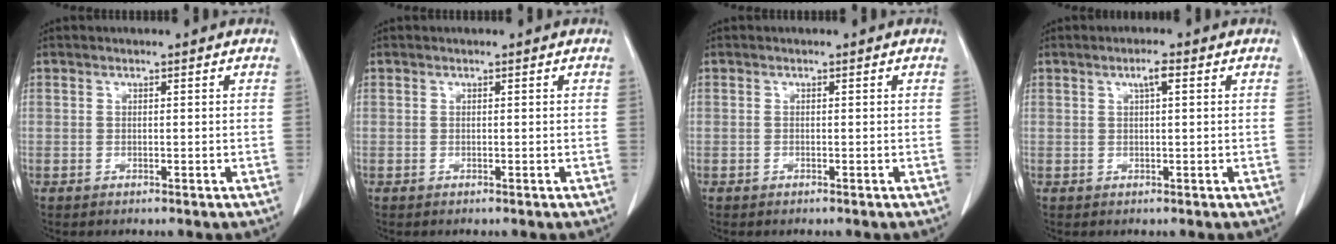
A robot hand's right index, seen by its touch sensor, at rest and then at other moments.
{"total": 0.0}
{"total": 0.0}
{"total": 2.0, "force": [0.8, 0.2, 1.8], "torque": [-0.034, 0.003, 0.013]}